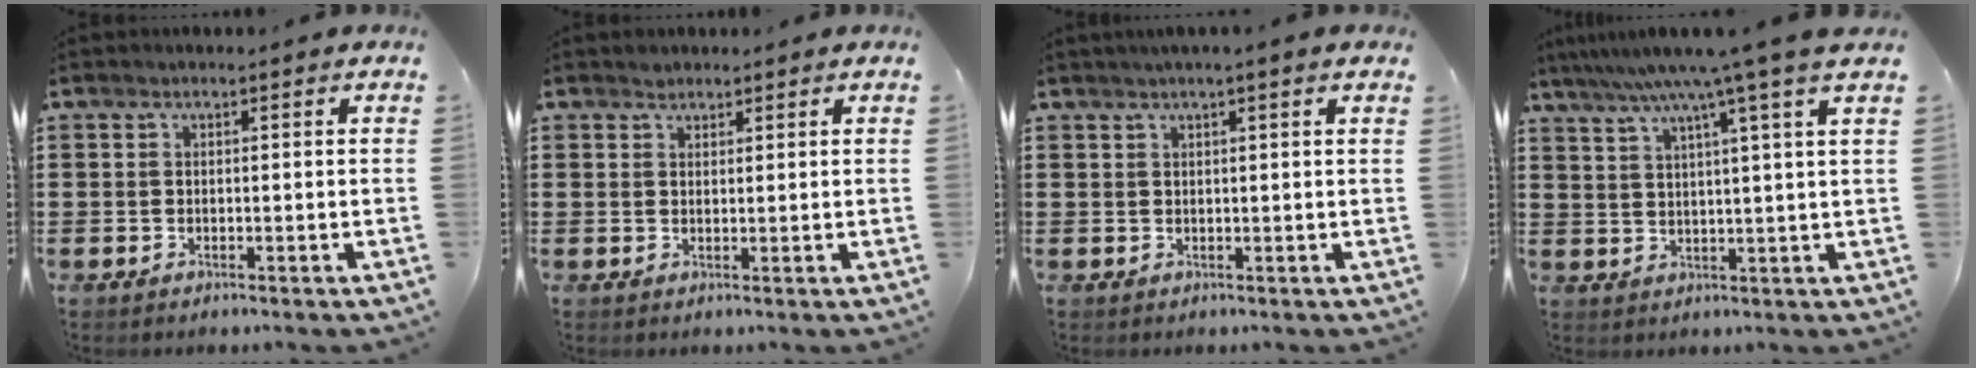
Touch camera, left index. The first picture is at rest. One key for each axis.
{"total": 1.2, "fx": 1.1, "fy": 0.6, "fz": 0.1, "tx": -0.005, "ty": 0.001, "tz": 0.022}
{"total": 1.3, "fx": 1.0, "fy": 0.0, "fz": 0.9, "tx": -0.018, "ty": 0.001, "tz": 0.018}
{"total": 7.5, "fx": 5.1, "fy": -1.4, "fz": 5.4, "tx": -0.120, "ty": -0.022, "tz": 0.082}